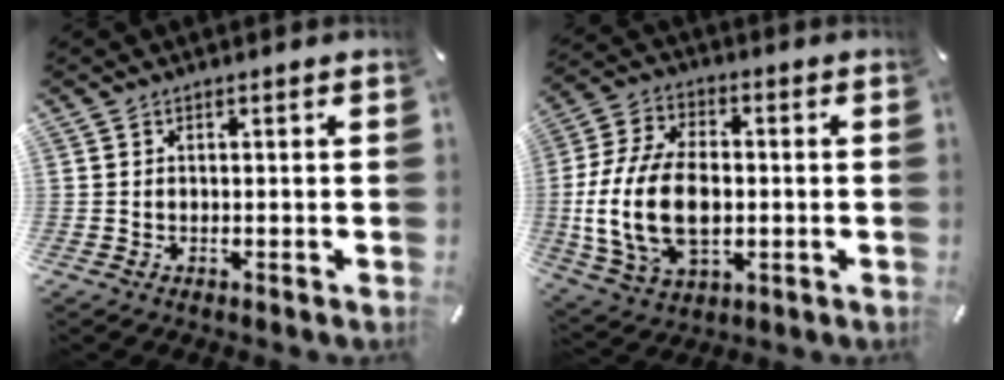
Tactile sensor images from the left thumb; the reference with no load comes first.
{"total": 18.4, "force": [-2.1, 12.3, 13.5], "torque": [-0.301, 0.003, -0.036]}